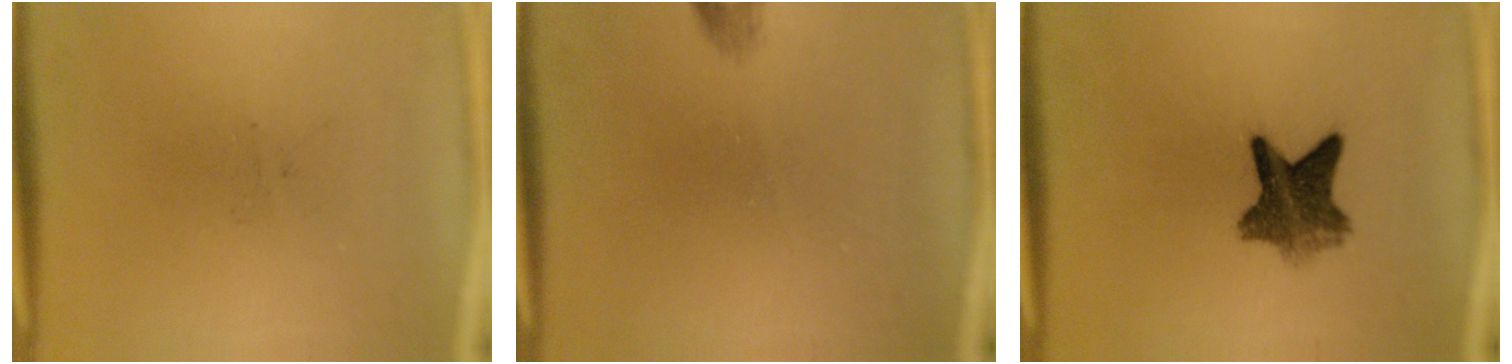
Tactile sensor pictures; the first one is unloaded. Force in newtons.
{"total": 1.0}
{"total": 7.2}